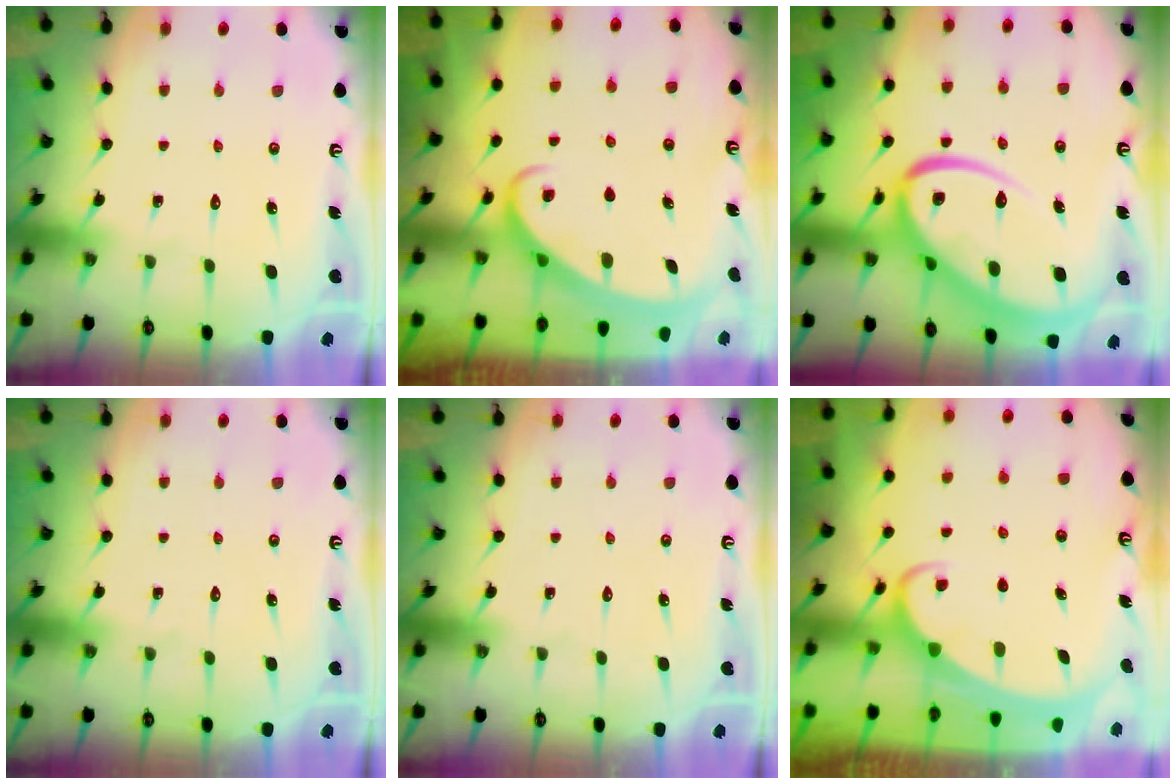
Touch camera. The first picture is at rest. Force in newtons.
{"total": 2.5, "press": 2.5, "slide": 0.4}
{"total": 19.4, "press": 19.4, "slide": 1.7}
{"total": 0.0}
{"total": 0.0}
{"total": 2.2, "press": 2.2, "slide": 0.3}